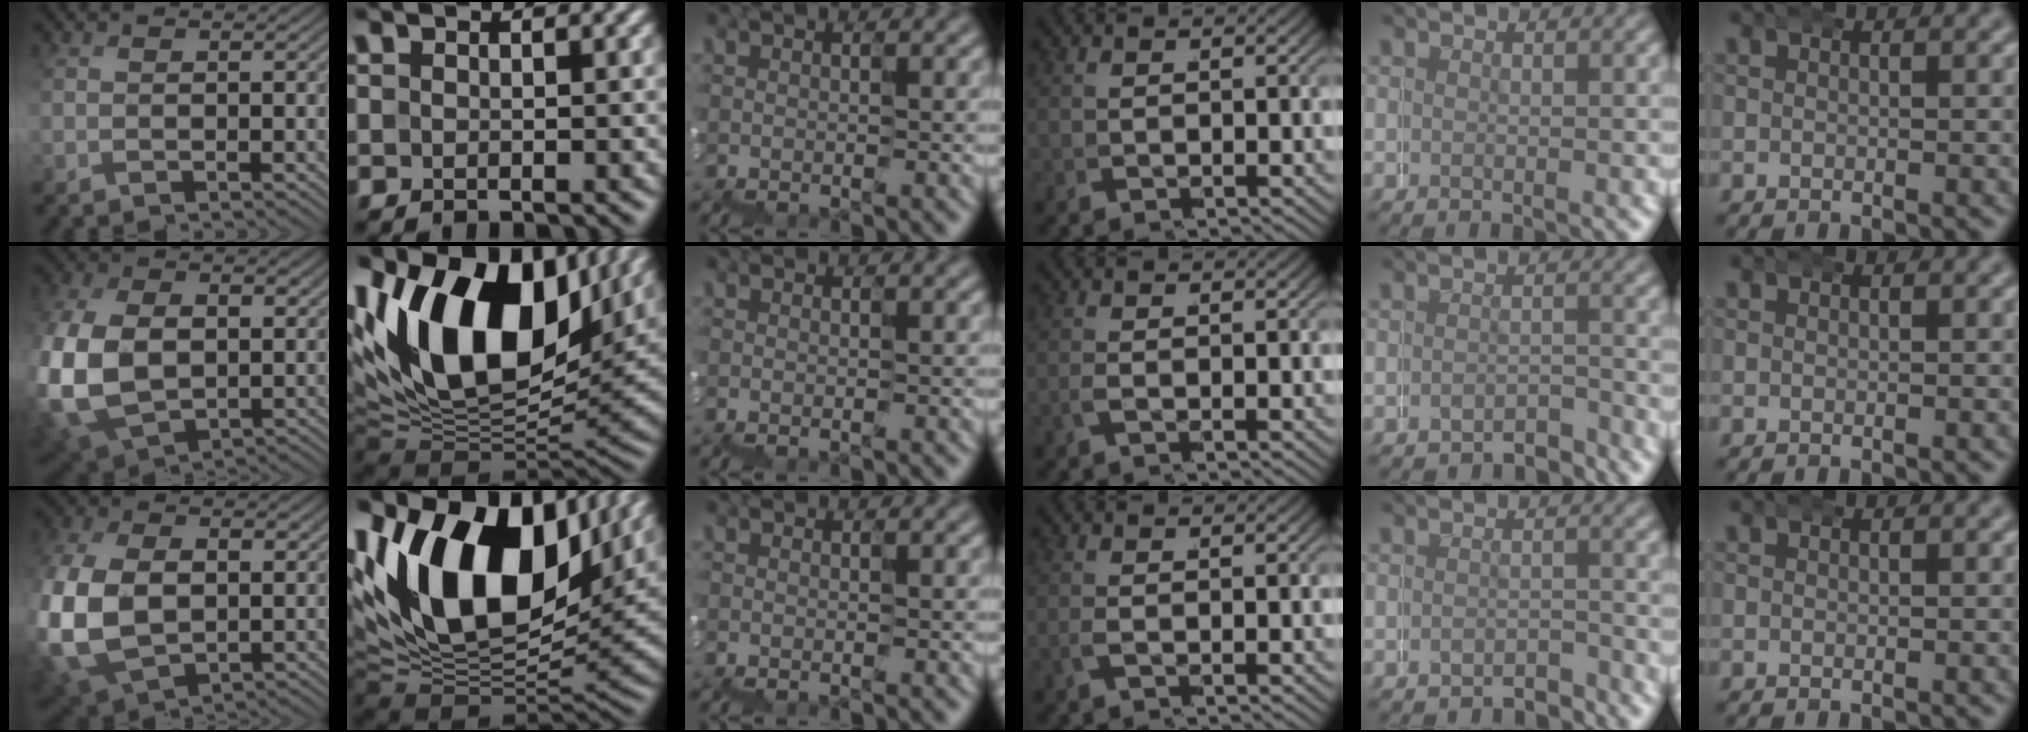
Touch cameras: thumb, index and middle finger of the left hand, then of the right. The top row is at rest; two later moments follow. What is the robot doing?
{"motion": "wrap", "object": "belt"}